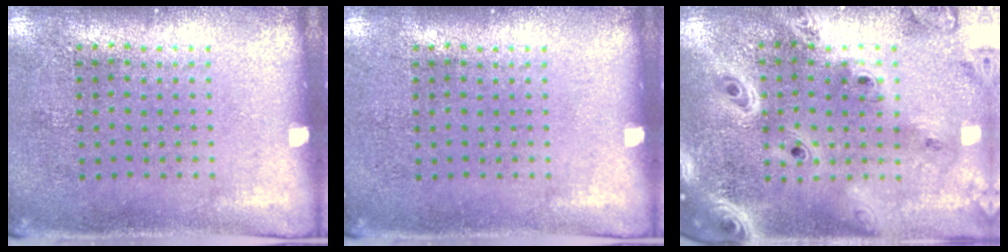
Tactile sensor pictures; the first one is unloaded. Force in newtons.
{"total": 0.0}
{"total": 3.6, "press": 2.9, "slide": 2.2}